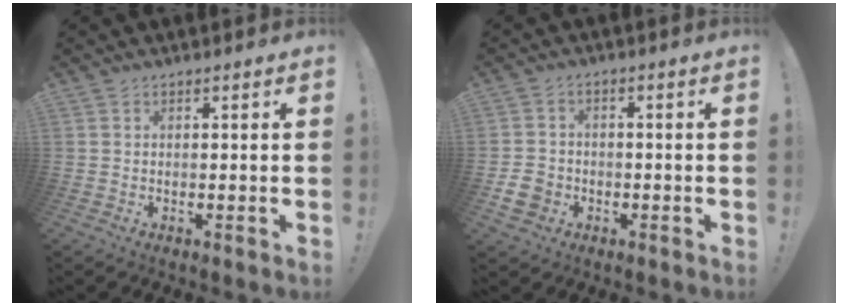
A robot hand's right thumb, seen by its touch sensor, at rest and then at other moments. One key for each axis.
{"total": 6.4, "fx": -2.7, "fy": 5.2, "fz": 2.7, "tx": -0.057, "ty": 0.014, "tz": -0.049}